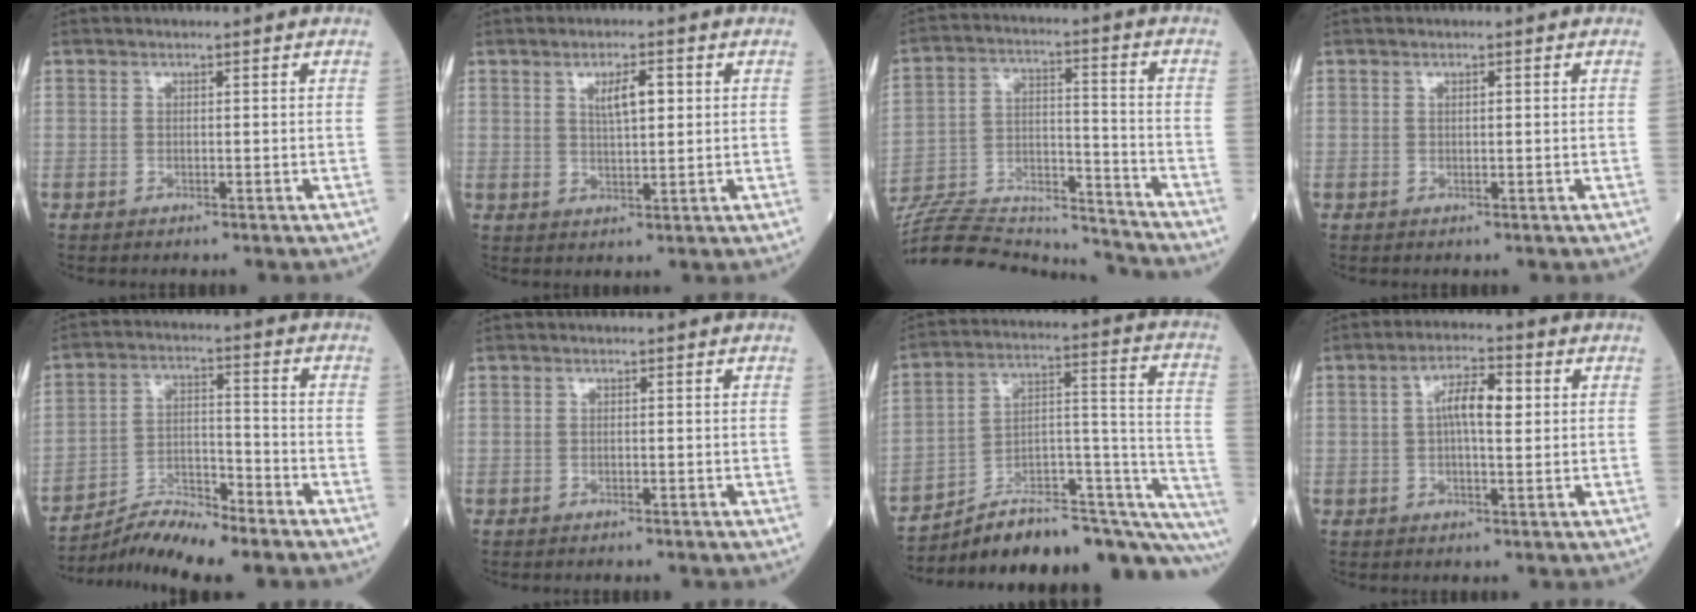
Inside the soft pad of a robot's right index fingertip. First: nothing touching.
{"total": 4.4, "force": [1.5, 1.1, 4.0], "torque": [-0.069, 0.003, 0.027]}
{"total": 23.5, "force": [-22.4, 3.6, 6.2], "torque": [-0.151, 0.005, -0.353]}
{"total": 0.7, "force": [0.2, 0.1, 0.6], "torque": [-0.013, 0.000, 0.004]}
{"total": 7.8, "force": [-7.2, 0.5, 2.8], "torque": [-0.055, 0.008, -0.127]}
{"total": 0.0}
{"total": 24.5, "force": [-20.7, 5.2, 12.1], "torque": [-0.102, 0.053, -0.299]}
{"total": 6.0, "force": [1.1, 1.8, 5.6], "torque": [-0.102, 0.015, 0.017]}